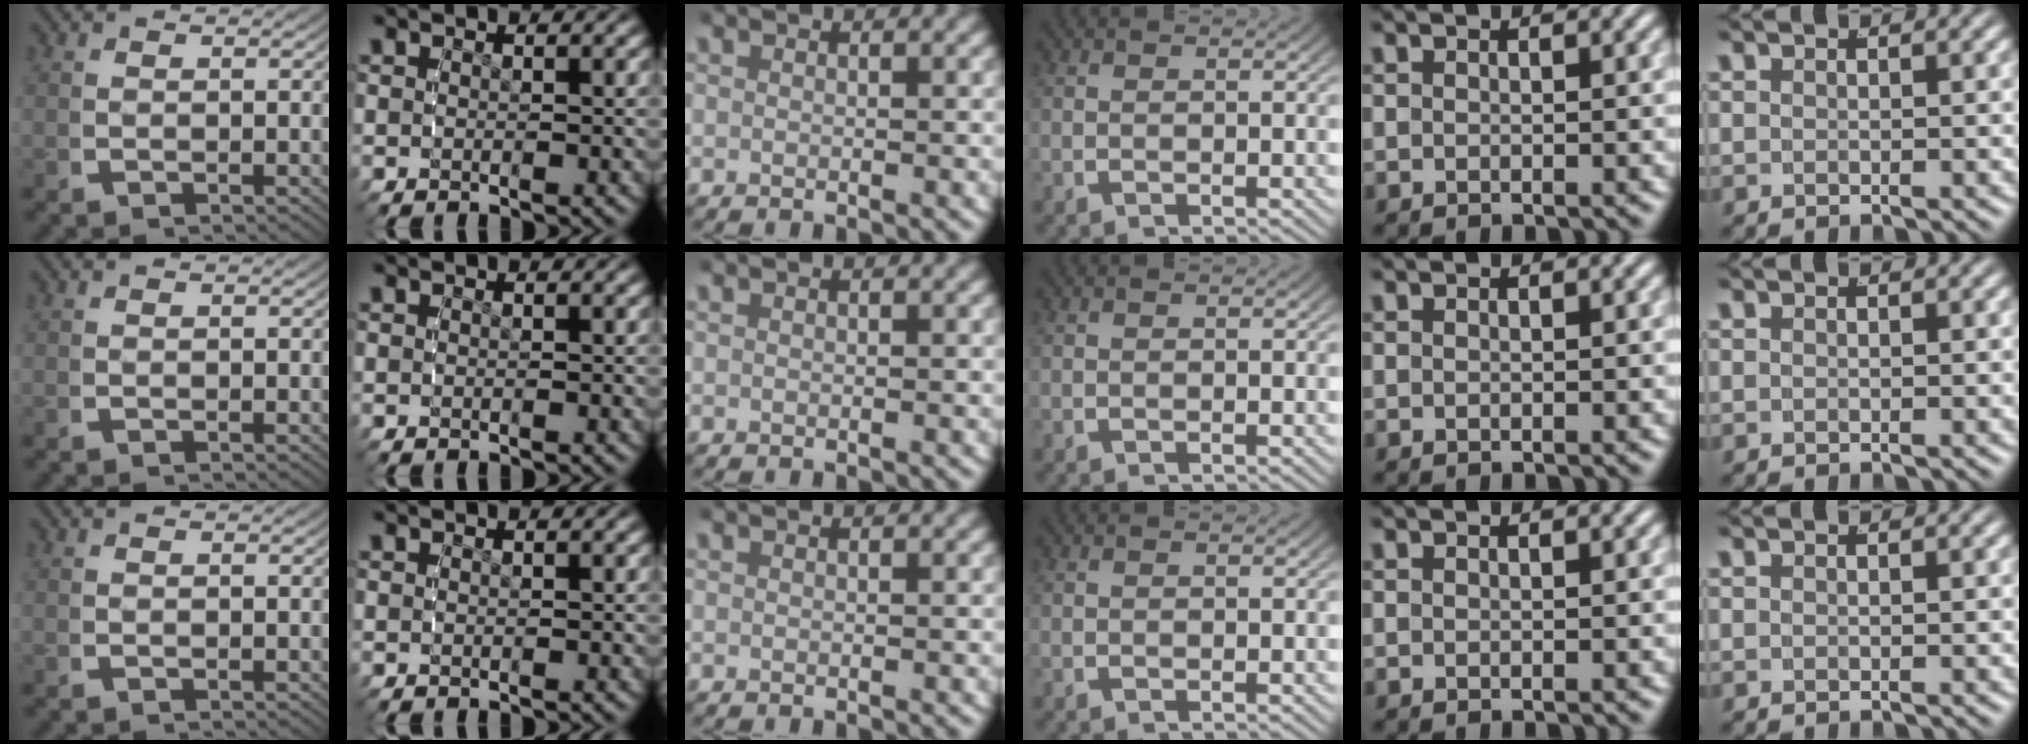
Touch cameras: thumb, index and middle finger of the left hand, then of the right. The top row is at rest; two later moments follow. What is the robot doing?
{"motion": "reach", "object": "plastic wrap"}